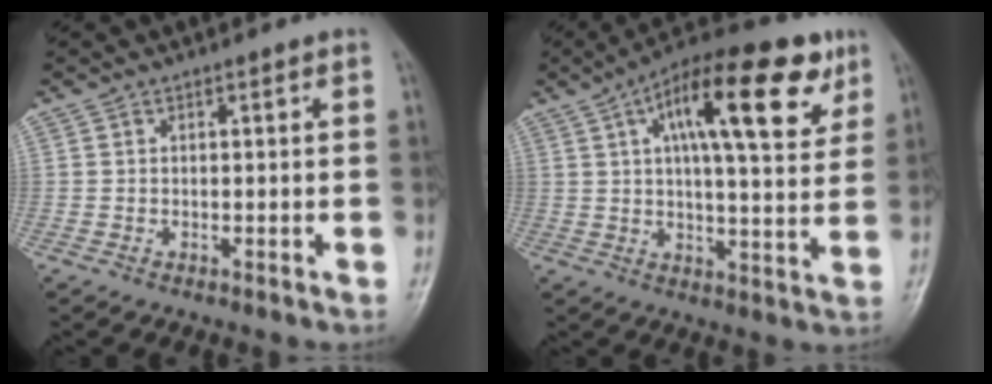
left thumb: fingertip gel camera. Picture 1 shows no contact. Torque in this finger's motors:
{"motor_torque": [0.63, 0.67, 1.71, -1.04, 0.18]}